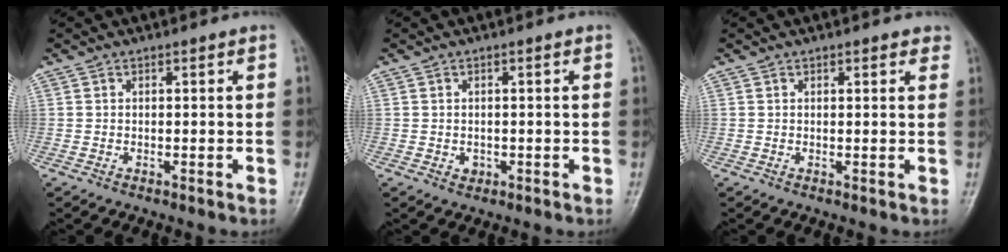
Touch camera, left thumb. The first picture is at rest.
{"total": 1.2, "force": [-0.3, 1.0, 0.5], "torque": [-0.003, 0.002, -0.001]}
{"total": 2.1, "force": [1.4, 0.9, 1.3], "torque": [-0.002, -0.003, 0.013]}